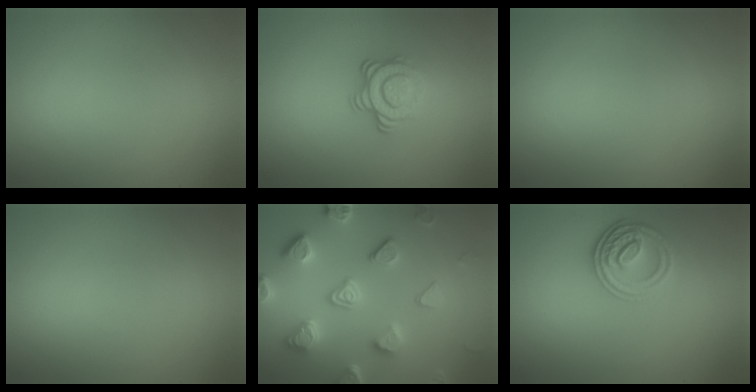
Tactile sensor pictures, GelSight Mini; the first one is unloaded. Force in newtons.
{"total": 3.7, "press": 2.6, "slide": 2.6}
{"total": 0.0}
{"total": 0.0}
{"total": 5.4, "press": 4.9, "slide": 2.4}
{"total": 3.6, "press": 3.2, "slide": 1.6}